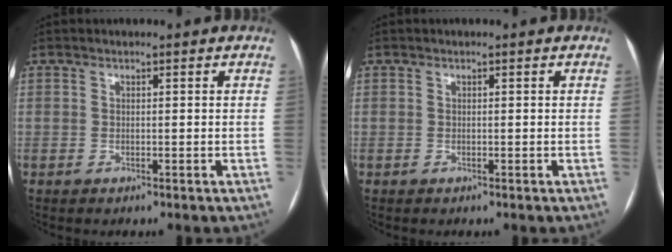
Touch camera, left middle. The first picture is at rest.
{"total": 0.0}